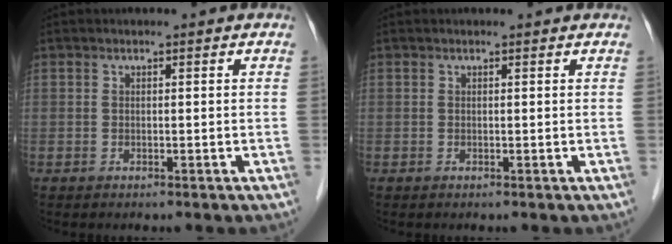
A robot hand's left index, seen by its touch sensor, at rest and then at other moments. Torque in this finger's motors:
{"motor_torque": [0.04, -0.05, -0.13, -0.06]}